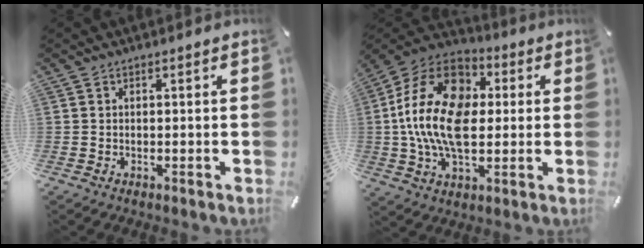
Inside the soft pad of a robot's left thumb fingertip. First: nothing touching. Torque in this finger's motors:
{"motor_torque": [2.47, 2.55, 1.48, -0.77, 0.85]}